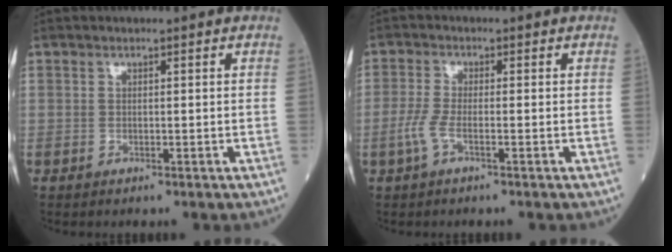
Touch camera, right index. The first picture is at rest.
{"total": 3.1, "force": [-1.2, 0.7, 2.8], "torque": [-0.071, -0.003, -0.032]}